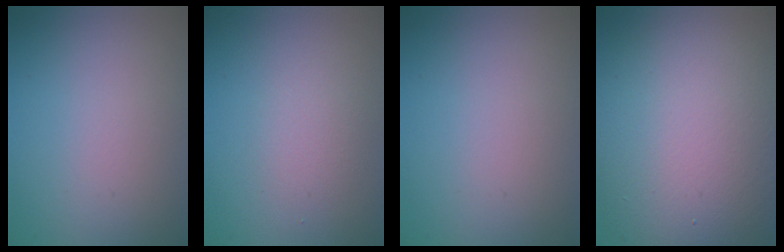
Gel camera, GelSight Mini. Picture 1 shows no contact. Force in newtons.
{"total": 1.2, "press": 1.2, "slide": 0.1}
{"total": 0.0}
{"total": 12.9, "press": 12.9, "slide": 0.8}